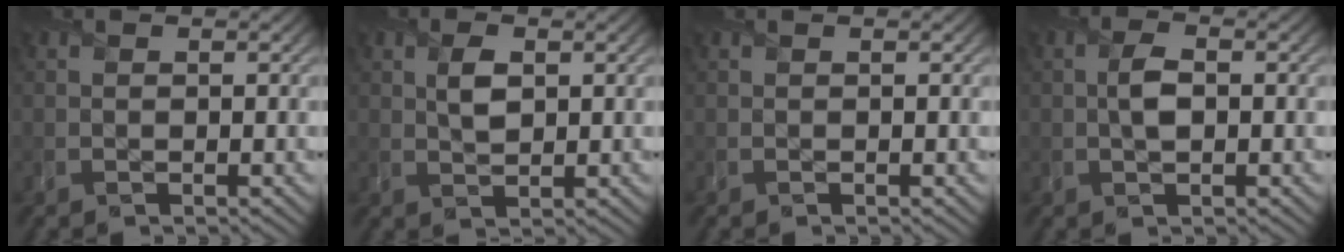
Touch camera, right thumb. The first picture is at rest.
{"total": 2.9, "force": [0.9, 1.7, 2.2], "torque": [-0.047, -0.002, 0.018]}
{"total": 0.0}
{"total": 2.7, "force": [0.0, 1.4, 2.3], "torque": [-0.047, 0.001, -0.001]}